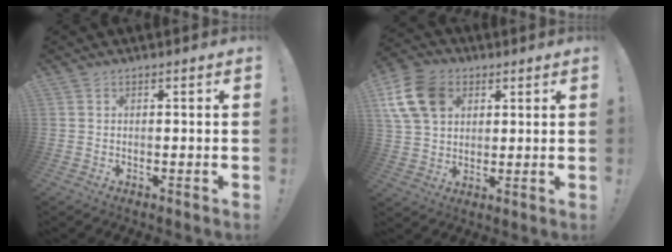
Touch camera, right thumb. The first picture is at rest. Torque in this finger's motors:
{"motor_torque": [0.24, 0.24, 0.42, 0.47, 0.31]}